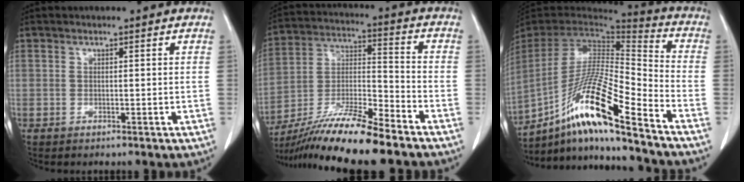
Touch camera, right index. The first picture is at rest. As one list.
[{"total": 14.5, "force": [-11.7, 0.1, 8.5], "torque": [-0.160, -0.011, -0.211]}, {"total": 19.3, "force": [-12.7, 0.4, 14.5], "torque": [-0.294, -0.016, -0.236]}]